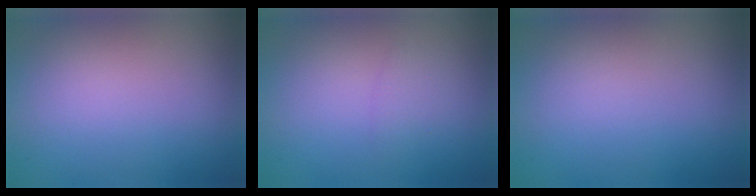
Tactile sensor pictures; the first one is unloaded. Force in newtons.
{"total": 1.0, "press": 1.0, "slide": 0.1}
{"total": 0.0}